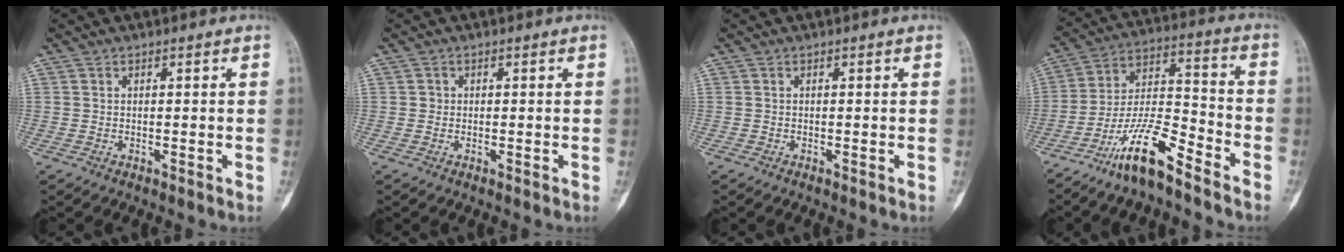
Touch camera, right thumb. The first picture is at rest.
{"total": 0.8, "force": [0.0, 0.8, 0.1], "torque": [0.004, 0.004, 0.001]}
{"total": 0.0}
{"total": 13.4, "force": [-9.6, 3.2, 8.8], "torque": [-0.167, 0.073, -0.184]}